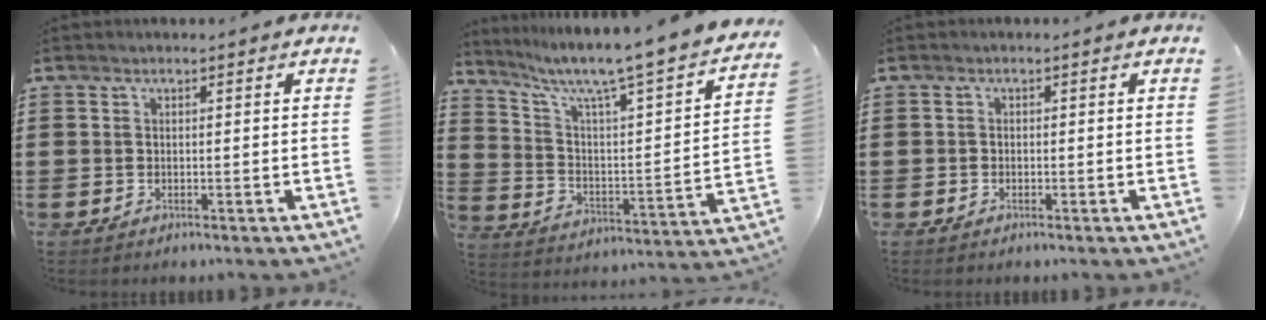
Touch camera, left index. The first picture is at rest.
{"total": 6.1, "force": [5.0, -0.1, 3.5], "torque": [-0.092, -0.051, 0.072]}
{"total": 0.6, "force": [-0.4, 0.4, 0.1], "torque": [-0.003, 0.001, -0.009]}